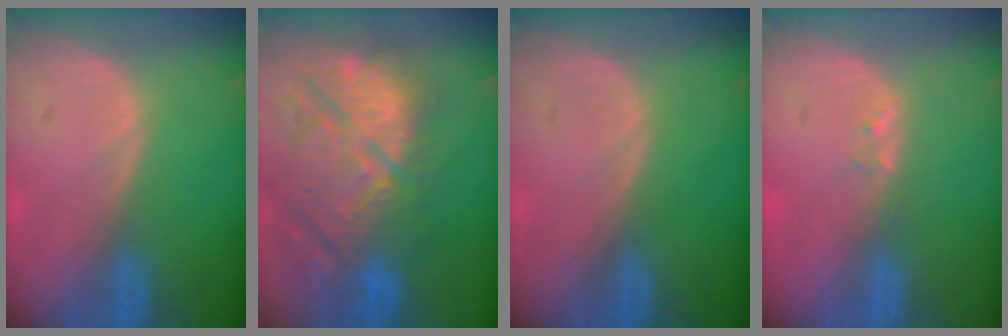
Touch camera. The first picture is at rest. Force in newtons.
{"total": 13.9, "press": 12.6, "slide": 5.9}
{"total": 0.0}
{"total": 1.4, "press": 1.3, "slide": 0.7}